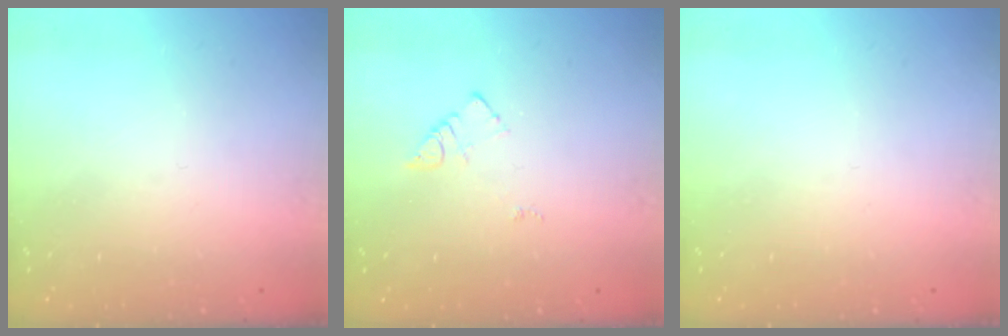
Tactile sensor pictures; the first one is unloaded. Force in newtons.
{"total": 3.7, "press": 3.7, "slide": 0.3}
{"total": 0.0}